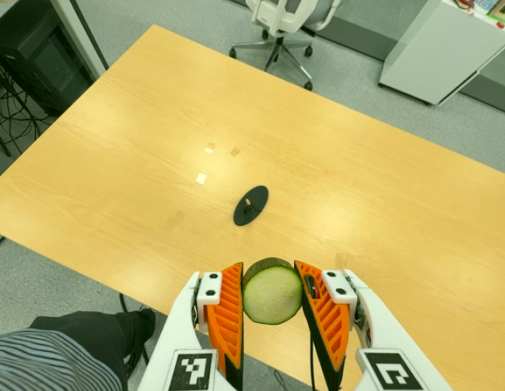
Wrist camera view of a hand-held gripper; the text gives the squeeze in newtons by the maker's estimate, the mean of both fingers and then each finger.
{"total": 11.4, "left": 10.6, "right": 12.2}